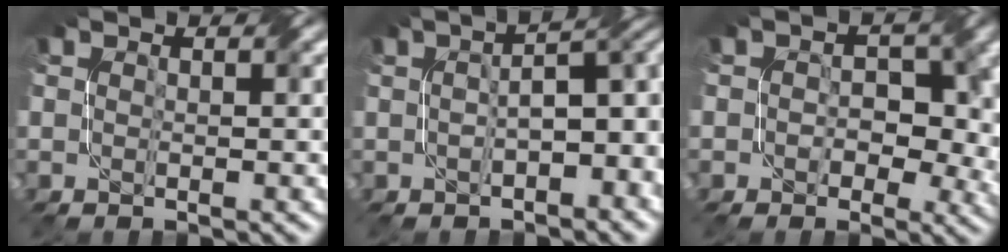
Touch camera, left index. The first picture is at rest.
{"total": 5.8, "force": [-0.4, 2.6, 5.2], "torque": [-0.067, 0.011, 0.002]}
{"total": 4.5, "force": [0.0, 3.3, 3.0], "torque": [-0.019, -0.001, 0.001]}